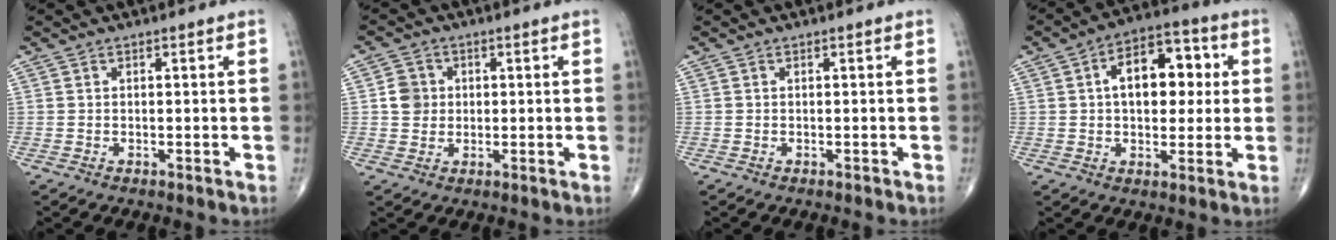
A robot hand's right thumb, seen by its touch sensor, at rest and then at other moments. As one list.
[{"total": 3.5, "force": [0.3, 3.3, 1.4], "torque": [-0.008, 0.003, 0.002]}, {"total": 0.0}, {"total": 13.4, "force": [2.3, 7.9, 10.5], "torque": [-0.120, 0.020, 0.029]}]